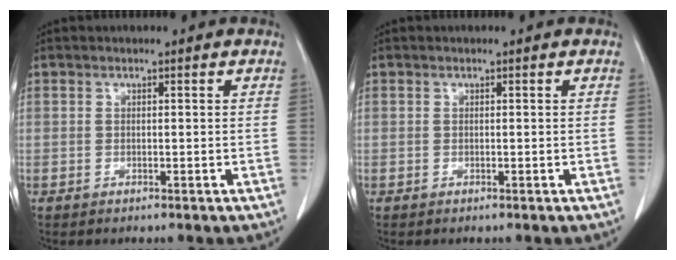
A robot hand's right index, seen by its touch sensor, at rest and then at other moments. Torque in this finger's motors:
{"motor_torque": [0.00, 0.00, 0.02, 0.00]}